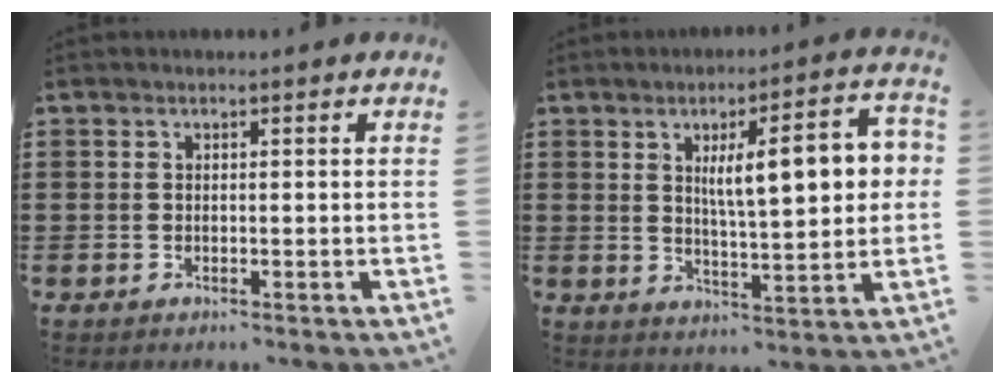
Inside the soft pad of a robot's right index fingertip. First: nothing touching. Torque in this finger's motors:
{"motor_torque": [1.60, -0.53, 1.05, 0.20]}